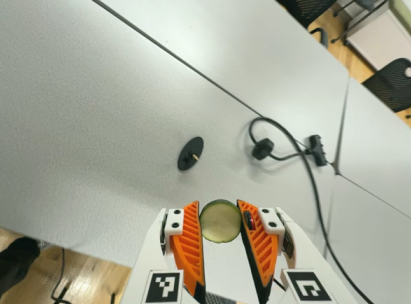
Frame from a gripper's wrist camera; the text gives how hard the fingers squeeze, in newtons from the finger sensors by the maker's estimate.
{"total": 10.3, "left": 10.8, "right": 9.8}